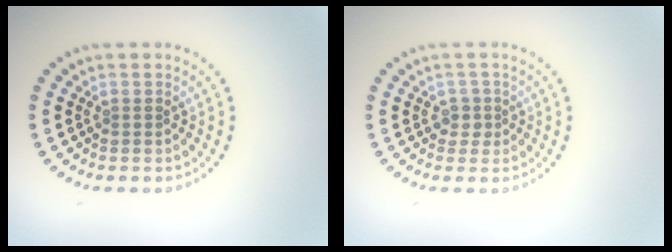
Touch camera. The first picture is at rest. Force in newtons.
{"total": 1.5, "press": 1.2, "slide": 0.9}